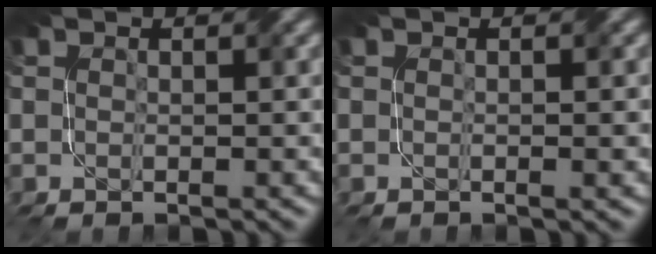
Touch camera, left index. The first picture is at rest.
{"total": 0.7, "force": [-0.1, 0.0, 0.7], "torque": [-0.011, -0.003, -0.005]}